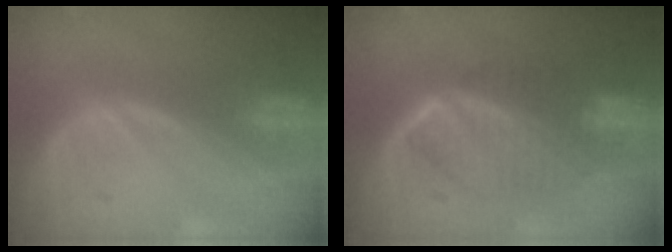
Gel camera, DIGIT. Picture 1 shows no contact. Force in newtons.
{"total": 7.2, "press": 7.2, "slide": 0.4}